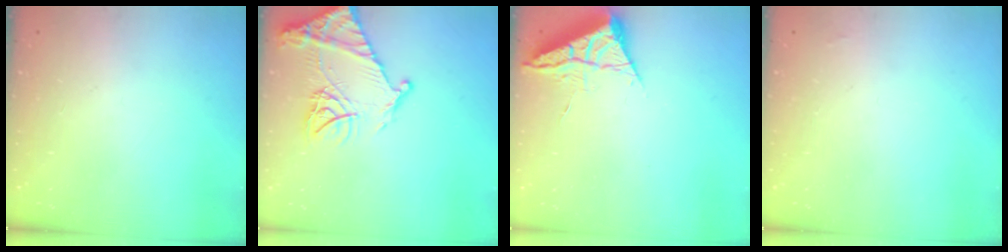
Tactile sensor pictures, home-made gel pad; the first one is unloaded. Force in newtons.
{"total": 17.2, "press": 17.1, "slide": 1.7}
{"total": 5.4, "press": 5.4, "slide": 0.8}
{"total": 1.3, "press": 1.3, "slide": 0.2}